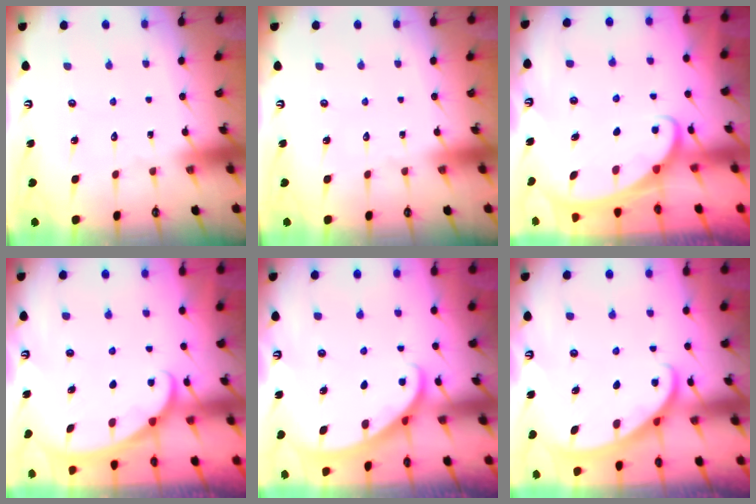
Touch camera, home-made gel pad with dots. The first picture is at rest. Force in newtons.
{"total": 0.0}
{"total": 2.3, "press": 2.3, "slide": 0.3}
{"total": 3.4, "press": 3.4, "slide": 0.2}
{"total": 2.0, "press": 2.0, "slide": 0.1}
{"total": 2.8, "press": 2.8, "slide": 0.1}